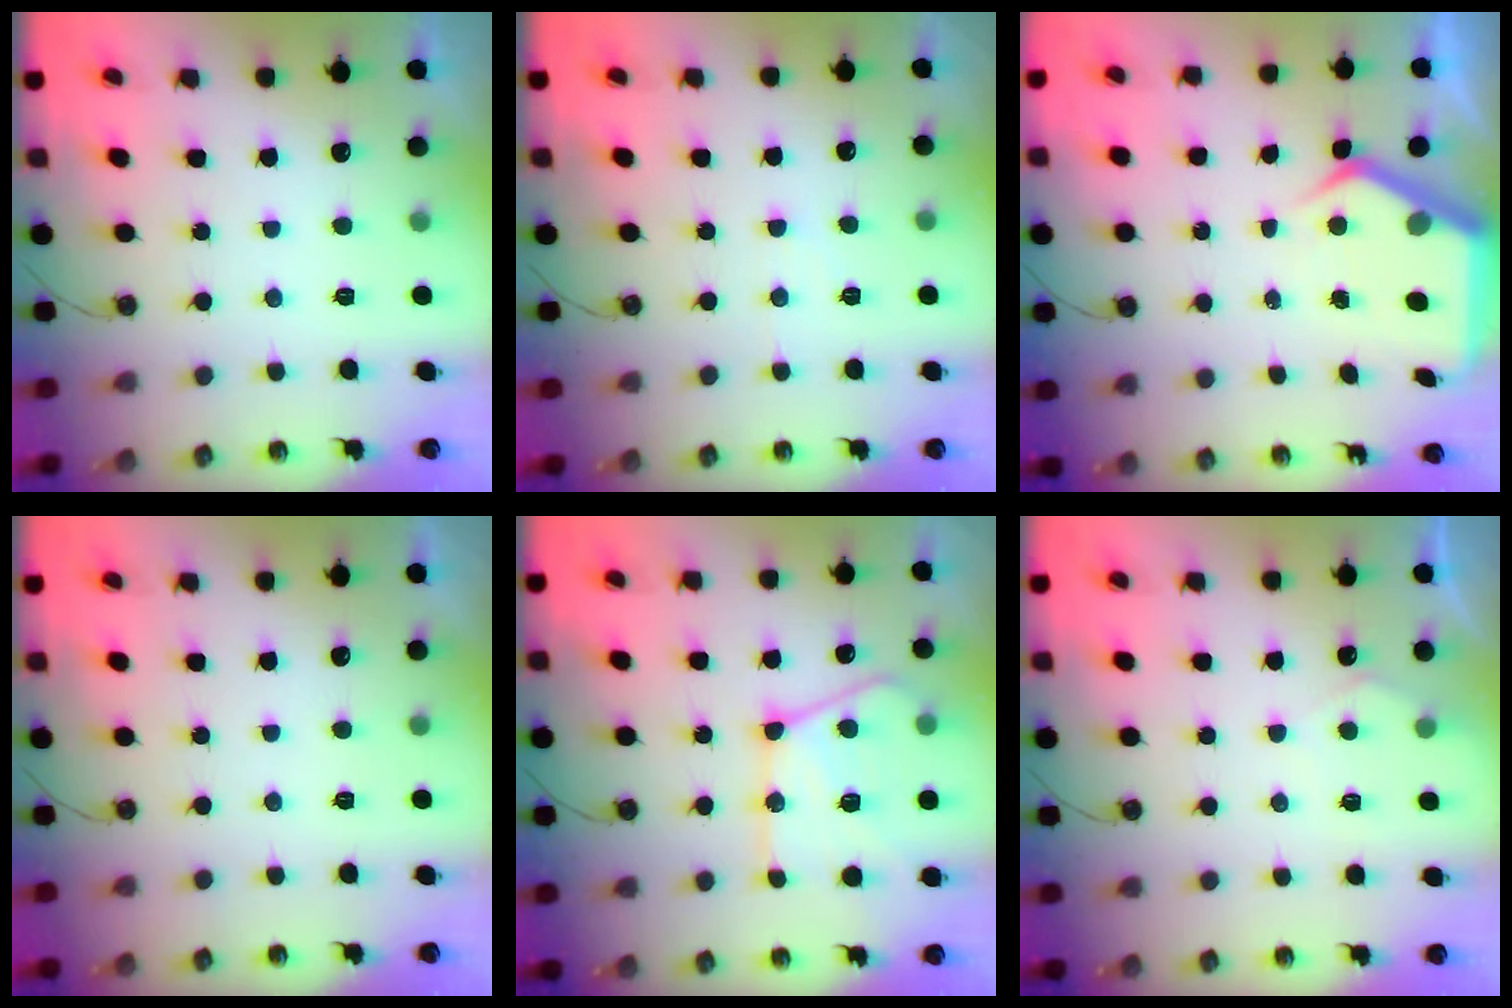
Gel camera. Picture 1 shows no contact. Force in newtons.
{"total": 4.5, "press": 4.4, "slide": 0.6}
{"total": 6.9, "press": 6.8, "slide": 0.8}
{"total": 0.0}
{"total": 19.7, "press": 19.6, "slide": 2.2}
{"total": 4.0, "press": 4.0, "slide": 0.5}